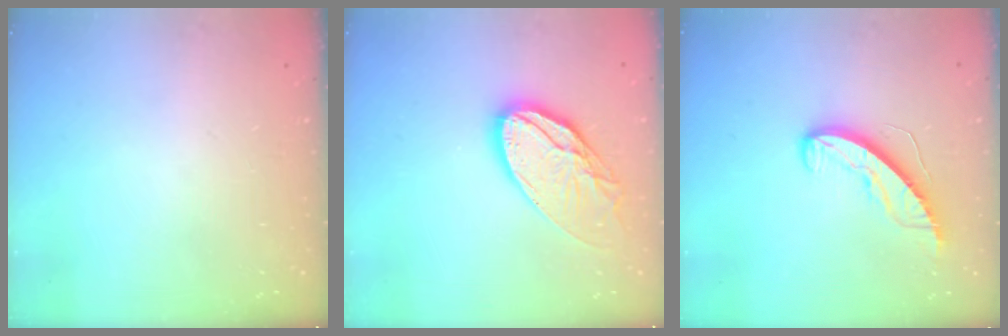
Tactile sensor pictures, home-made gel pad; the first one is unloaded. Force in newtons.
{"total": 16.9, "press": 16.8, "slide": 1.6}
{"total": 8.5, "press": 8.5, "slide": 0.4}